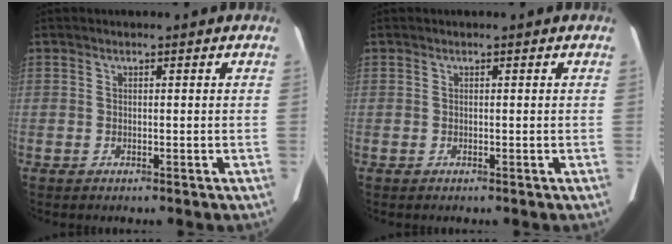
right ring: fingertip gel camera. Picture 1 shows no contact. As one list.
[{"total": 0.0}]